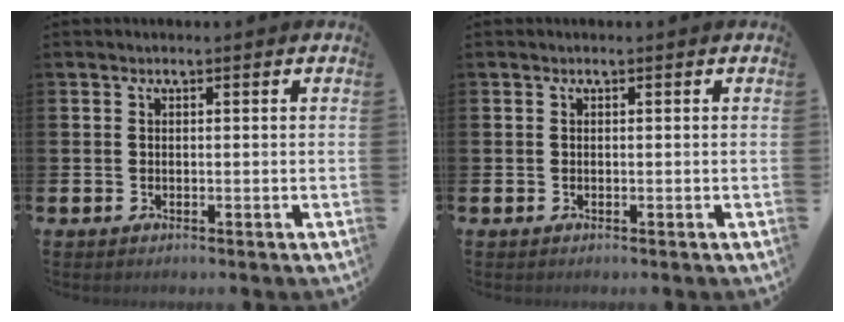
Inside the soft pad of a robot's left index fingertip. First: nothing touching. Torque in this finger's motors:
{"motor_torque": [0.00, 0.00, 0.00, 0.01]}